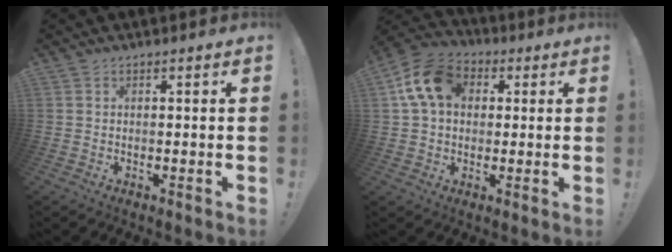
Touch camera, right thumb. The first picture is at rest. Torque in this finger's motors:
{"motor_torque": [1.46, 1.47, 0.29, -0.21, 0.09]}